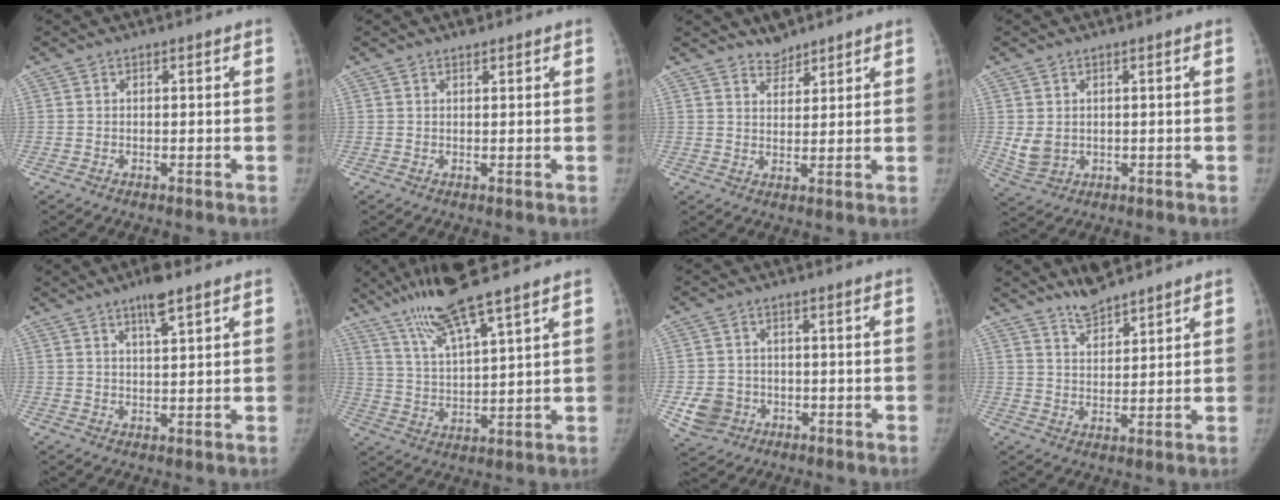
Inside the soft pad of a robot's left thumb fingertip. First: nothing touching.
{"total": 1.2, "force": [1.0, 0.4, 0.5], "torque": [-0.008, -0.006, 0.016]}
{"total": 3.9, "force": [3.5, 1.5, 0.8], "torque": [0.004, -0.025, 0.058]}
{"total": 4.3, "force": [0.7, 3.3, 2.6], "torque": [-0.049, -0.013, 0.028]}
{"total": 5.1, "force": [3.3, 1.0, 3.7], "torque": [-0.060, -0.015, 0.055]}
{"total": 13.2, "force": [9.9, 0.9, 8.8], "torque": [-0.163, -0.038, 0.189]}
{"total": 5.8, "force": [-1.6, 5.2, 1.9], "torque": [-0.023, 0.008, -0.021]}
{"total": 6.1, "force": [5.4, 1.4, 2.3], "torque": [-0.031, -0.031, 0.102]}